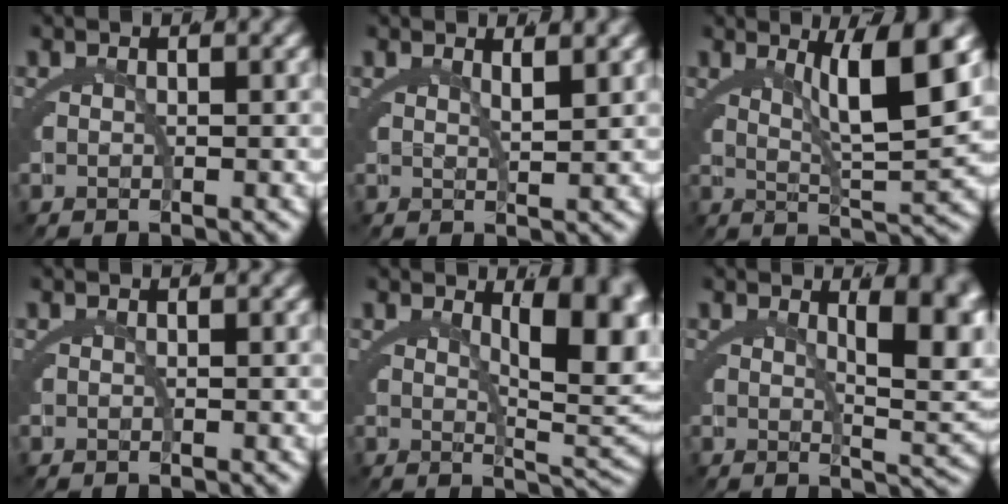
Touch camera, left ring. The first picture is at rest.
{"total": 1.9, "force": [1.5, -0.3, 1.0], "torque": [-0.013, -0.005, 0.030]}
{"total": 6.8, "force": [2.5, 1.0, 6.3], "torque": [-0.096, -0.001, 0.047]}
{"total": 0.0}
{"total": 7.7, "force": [2.1, 2.0, 7.1], "torque": [-0.058, -0.004, 0.037]}
{"total": 6.8, "force": [2.1, 1.6, 6.2], "torque": [-0.041, -0.002, 0.033]}